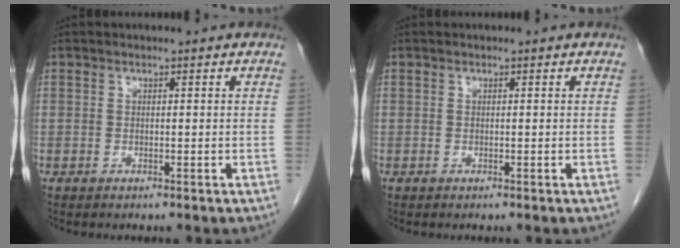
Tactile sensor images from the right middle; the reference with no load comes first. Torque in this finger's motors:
{"motor_torque": [0.25, -0.24, 0.00, 0.00]}